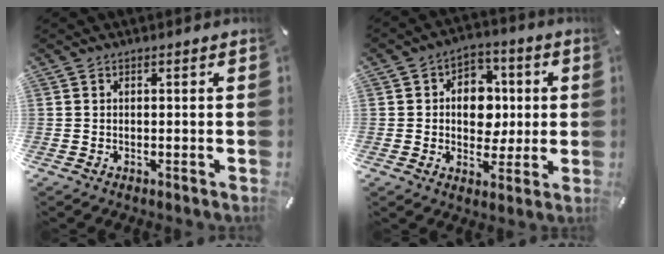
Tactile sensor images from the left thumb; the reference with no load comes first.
{"total": 9.1, "force": [0.2, 7.9, 4.6], "torque": [-0.057, 0.005, 0.002]}